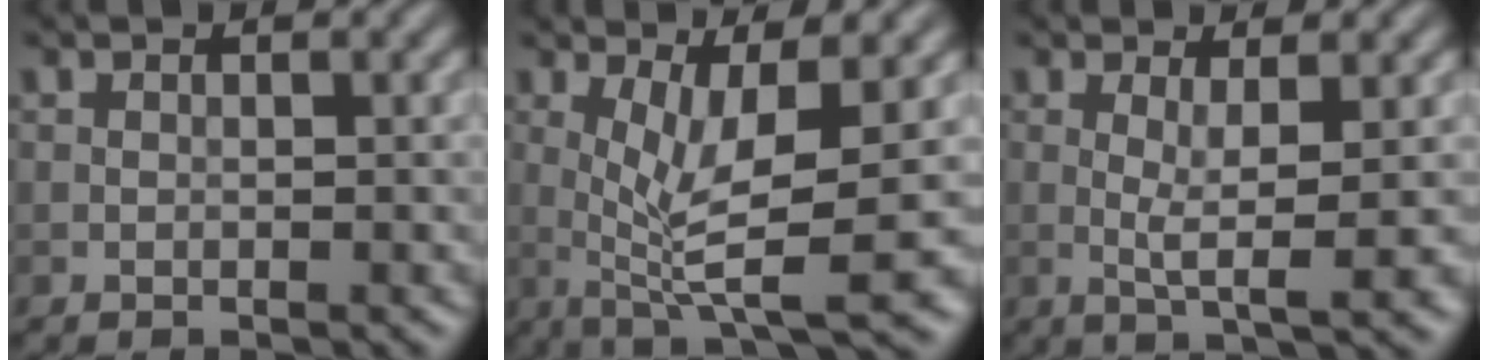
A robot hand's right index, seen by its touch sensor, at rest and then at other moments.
{"total": 7.5, "force": [0.2, 1.9, 7.2], "torque": [-0.126, -0.012, 0.011]}
{"total": 4.0, "force": [0.3, 0.6, 3.9], "torque": [-0.072, -0.009, 0.007]}